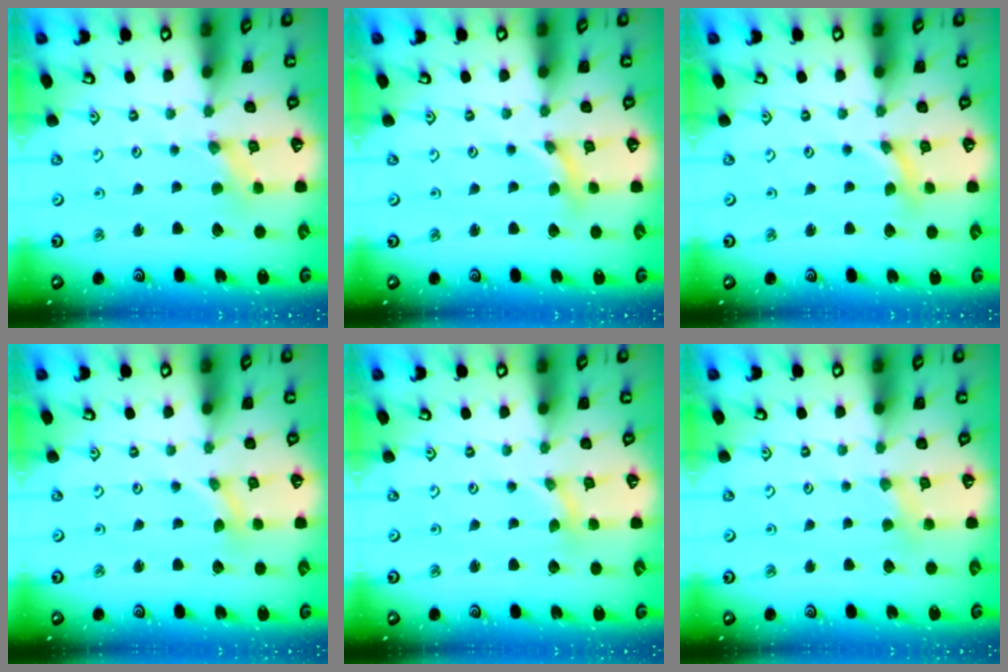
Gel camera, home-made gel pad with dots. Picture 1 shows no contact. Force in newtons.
{"total": 1.1, "press": 1.1, "slide": 0.2}
{"total": 0.8, "press": 0.8, "slide": 0.1}
{"total": 0.0}
{"total": 0.0}
{"total": 2.3, "press": 2.3, "slide": 0.4}